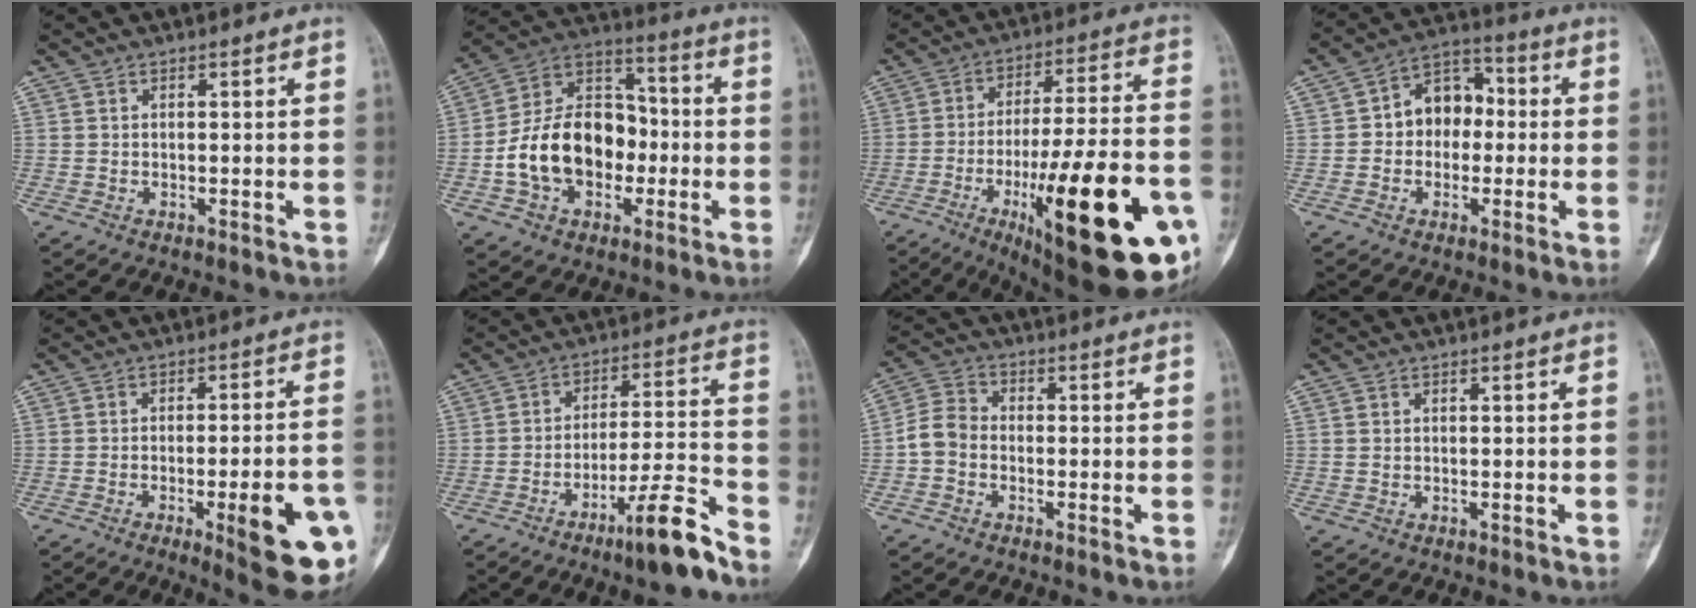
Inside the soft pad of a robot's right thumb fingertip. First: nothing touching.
{"total": 18.5, "force": [-3.5, 13.2, 12.4], "torque": [-0.180, 0.044, -0.061]}
{"total": 31.8, "force": [-11.8, 8.4, 28.3], "torque": [-0.376, 0.031, -0.164]}
{"total": 10.0, "force": [0.0, 7.6, 6.5], "torque": [-0.059, 0.037, -0.014]}
{"total": 16.0, "force": [-5.8, 3.6, 14.5], "torque": [-0.148, 0.015, -0.065]}
{"total": 11.7, "force": [-8.4, 1.0, 8.1], "torque": [-0.126, 0.064, -0.141]}
{"total": 5.6, "force": [-1.5, 4.5, 3.0], "torque": [-0.048, 0.018, -0.043]}
{"total": 0.5, "force": [0.1, 0.4, 0.3], "torque": [-0.005, 0.002, 0.003]}